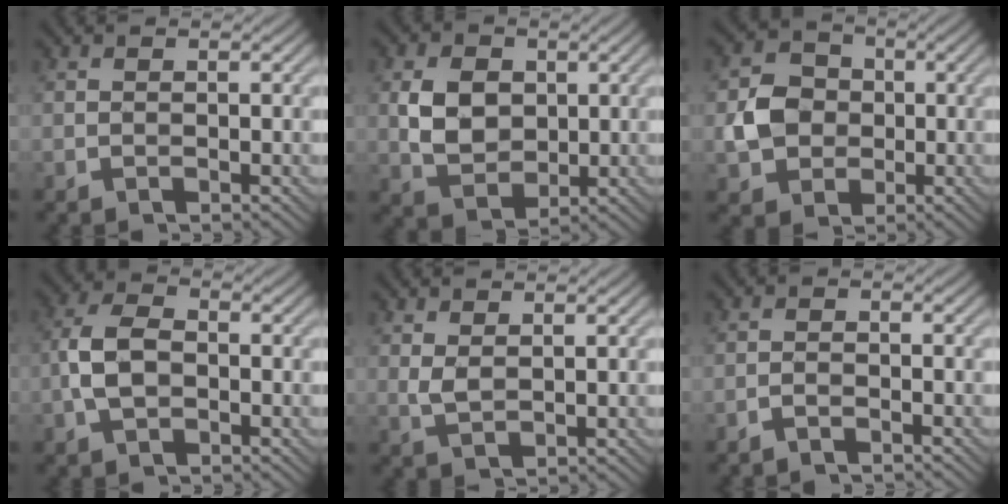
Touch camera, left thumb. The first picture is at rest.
{"total": 5.8, "force": [1.0, 4.4, 3.7], "torque": [-0.085, 0.003, 0.022]}
{"total": 5.4, "force": [-0.5, 4.8, 2.3], "torque": [-0.051, 0.007, -0.016]}
{"total": 5.2, "force": [-1.0, 3.0, 4.1], "torque": [-0.096, 0.009, -0.027]}
{"total": 1.7, "force": [1.0, 0.6, 1.2], "torque": [-0.037, 0.000, 0.026]}
{"total": 1.2, "force": [-1.2, -0.3, 0.1], "torque": [-0.005, 0.004, -0.025]}